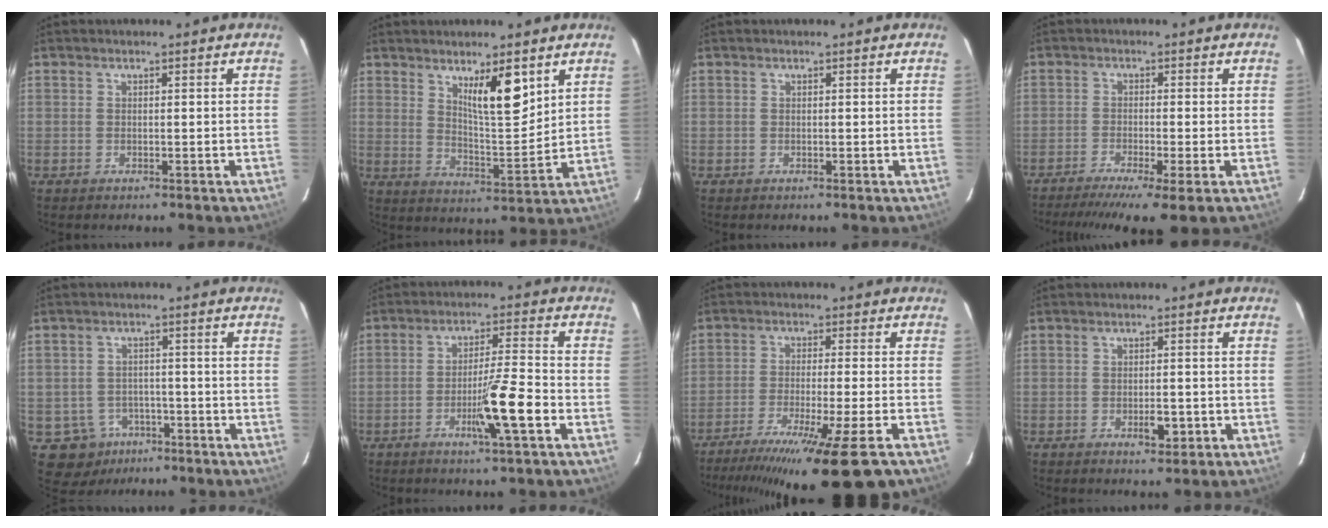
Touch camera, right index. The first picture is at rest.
{"total": 8.5, "force": [4.7, 1.5, 6.9], "torque": [-0.117, -0.013, 0.083]}
{"total": 0.0}
{"total": 9.6, "force": [-6.6, 0.0, 6.9], "torque": [-0.105, -0.016, -0.105]}
{"total": 7.4, "force": [-3.4, 6.5, 1.0], "torque": [-0.024, 0.008, -0.041]}
{"total": 8.5, "force": [-3.3, -0.4, 7.8], "torque": [-0.133, -0.006, -0.059]}
{"total": 17.5, "force": [-12.6, -0.7, 12.1], "torque": [-0.159, -0.055, -0.201]}
{"total": 3.1, "force": [-1.4, 1.1, 2.6], "torque": [-0.040, 0.001, -0.015]}